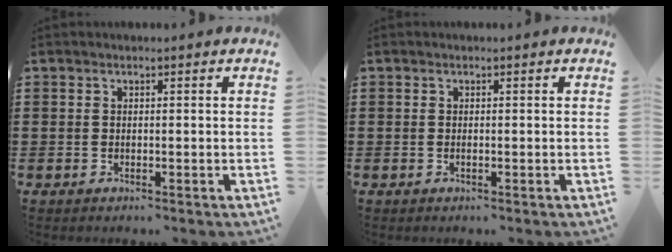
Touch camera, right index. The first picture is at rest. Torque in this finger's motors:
{"motor_torque": [0.98, 1.16, 0.06, 0.00]}